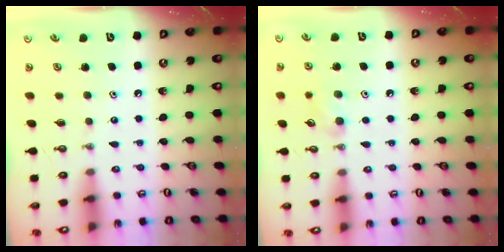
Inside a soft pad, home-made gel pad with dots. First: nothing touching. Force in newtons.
{"total": 6.2, "press": 6.0, "slide": 1.4}